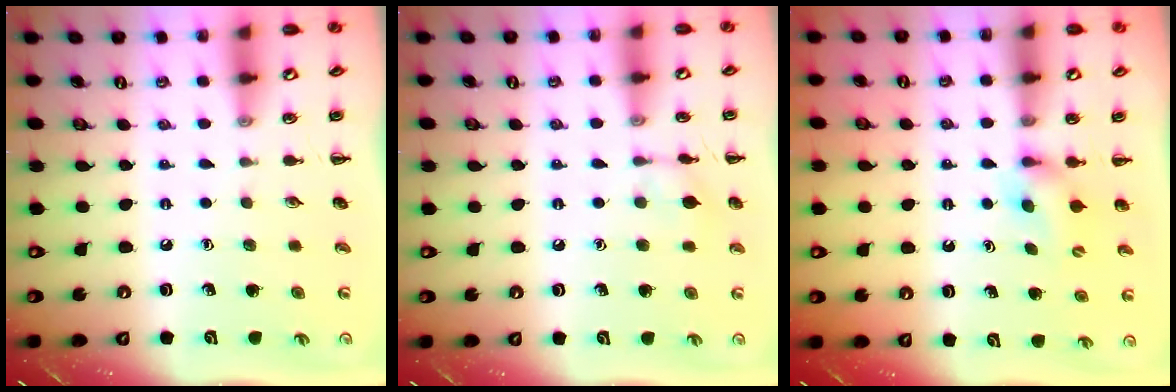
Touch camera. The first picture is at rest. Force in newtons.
{"total": 7.5, "press": 7.2, "slide": 1.9}
{"total": 5.9, "press": 5.7, "slide": 1.2}